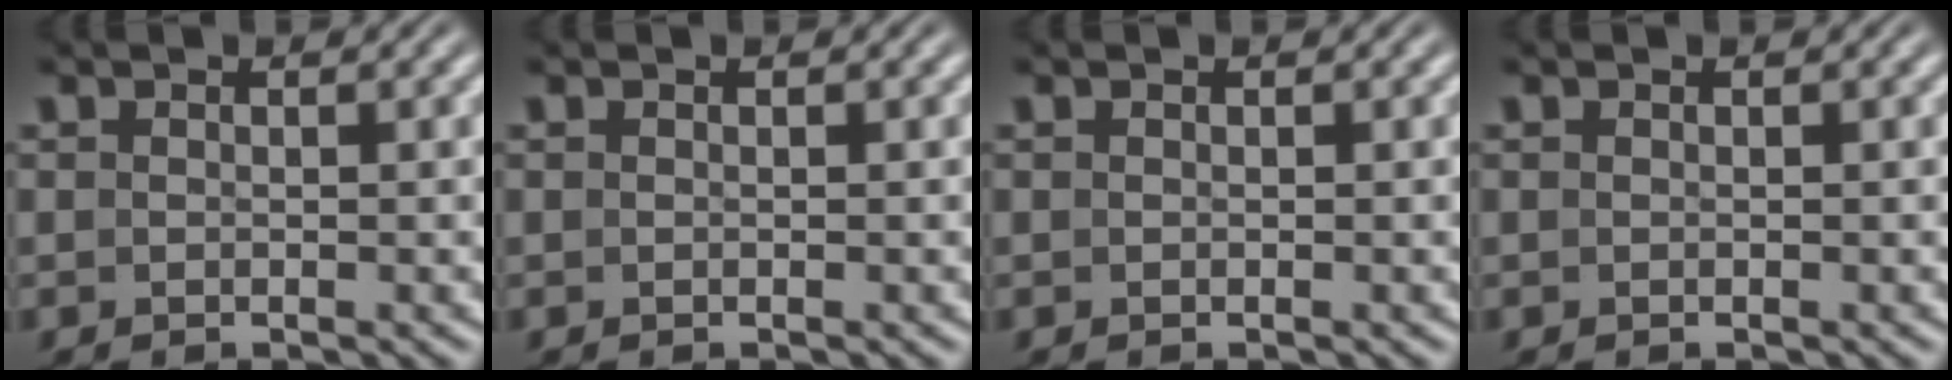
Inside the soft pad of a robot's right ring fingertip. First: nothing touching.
{"total": 0.0}
{"total": 0.0}
{"total": 0.0}